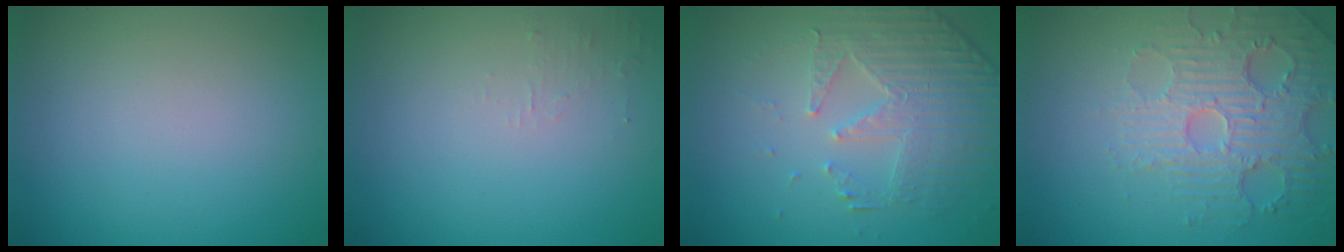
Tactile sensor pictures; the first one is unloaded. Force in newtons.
{"total": 0.9, "press": 0.9, "slide": 0.1}
{"total": 4.8, "press": 3.6, "slide": 3.2}
{"total": 5.0, "press": 4.1, "slide": 2.9}